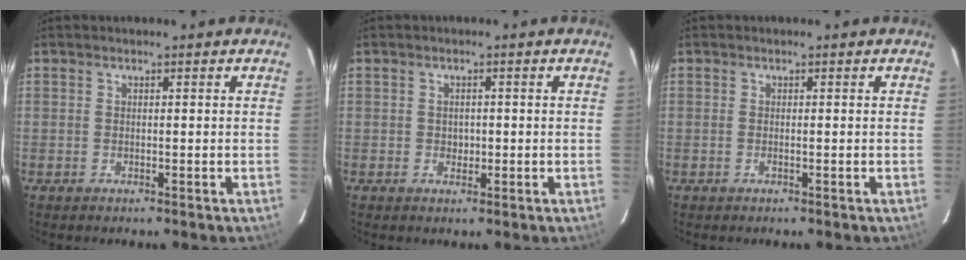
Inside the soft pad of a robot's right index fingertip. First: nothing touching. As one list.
[{"total": 1.6, "force": [-0.3, 1.6, 0.3], "torque": [-0.002, 0.001, -0.001]}, {"total": 0.6, "force": [-0.2, -0.1, 0.6], "torque": [-0.011, 0.001, -0.006]}]